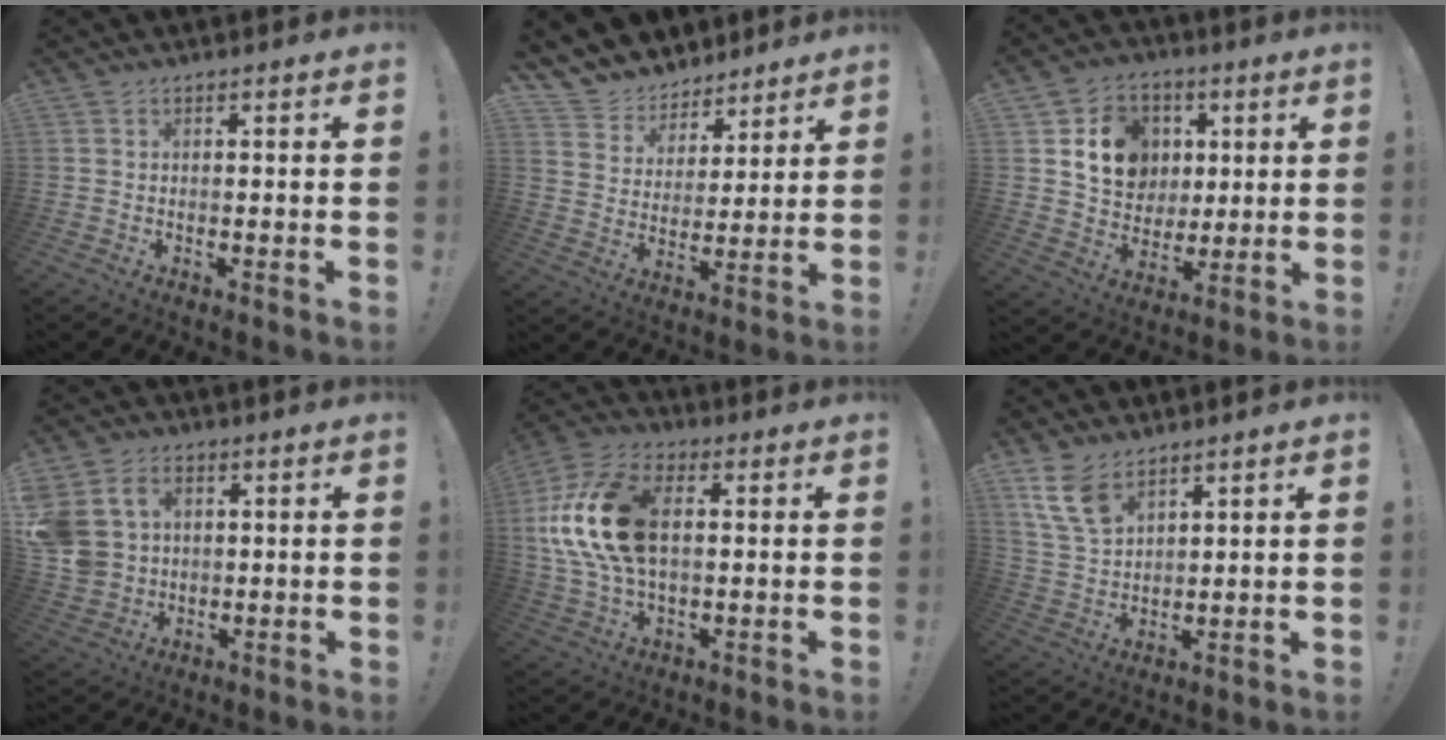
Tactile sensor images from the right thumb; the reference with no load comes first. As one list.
[{"total": 8.4, "force": [6.3, 5.5, 0.5], "torque": [-0.017, -0.061, 0.125]}, {"total": 14.7, "force": [4.2, 12.5, 6.4], "torque": [-0.088, -0.010, 0.093]}, {"total": 11.3, "force": [3.8, 9.1, 5.5], "torque": [-0.116, -0.008, 0.080]}, {"total": 20.1, "force": [2.5, 12.3, 15.7], "torque": [-0.293, 0.007, 0.049]}, {"total": 9.4, "force": [6.2, 4.7, 5.3], "torque": [-0.107, -0.029, 0.121]}]